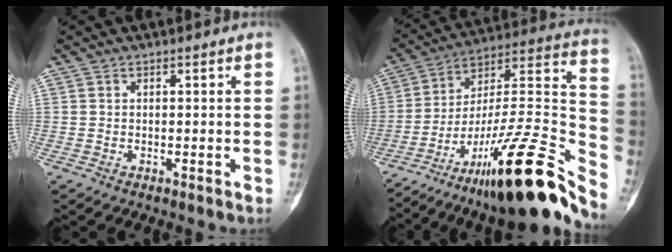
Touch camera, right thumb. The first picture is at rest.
{"total": 31.5, "force": [-19.4, 6.9, 23.9], "torque": [-0.279, 0.097, -0.306]}